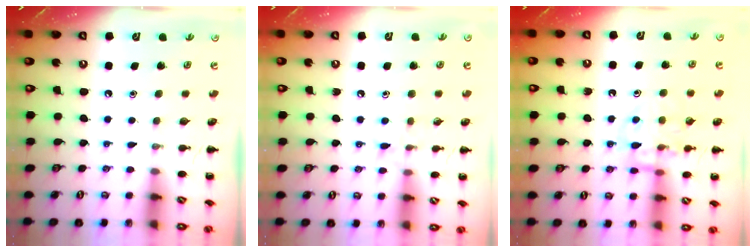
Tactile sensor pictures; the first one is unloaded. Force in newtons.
{"total": 6.5, "press": 6.1, "slide": 2.2}
{"total": 12.1, "press": 12.1, "slide": 1.3}